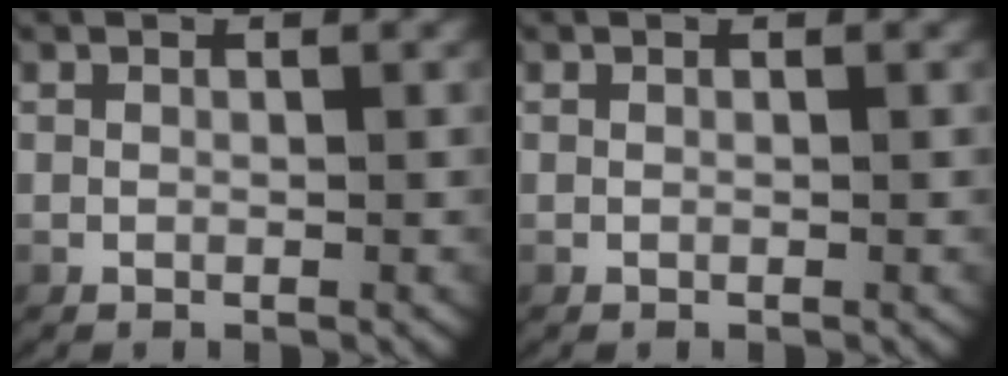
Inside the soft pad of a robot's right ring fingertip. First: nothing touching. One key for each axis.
{"total": 0.0}